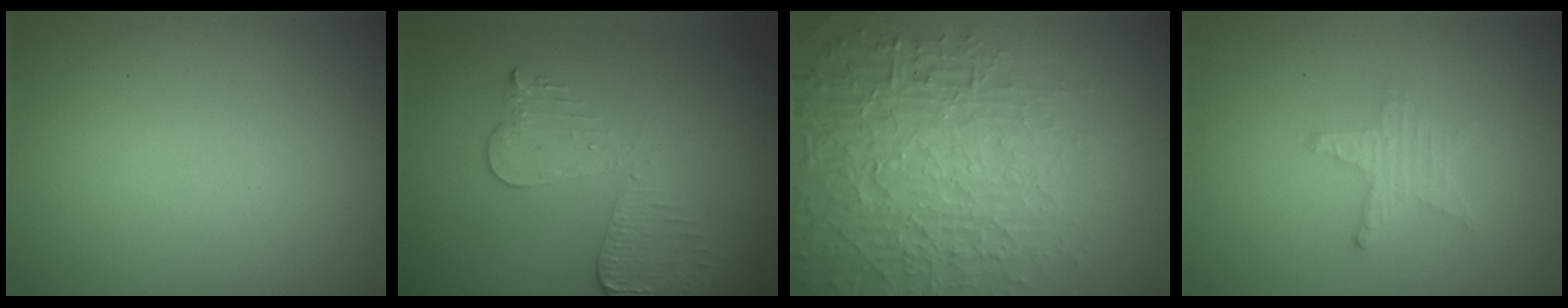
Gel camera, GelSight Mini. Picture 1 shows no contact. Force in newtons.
{"total": 3.1, "press": 2.7, "slide": 1.4}
{"total": 6.4, "press": 6.2, "slide": 1.7}
{"total": 2.1, "press": 2.0, "slide": 0.4}